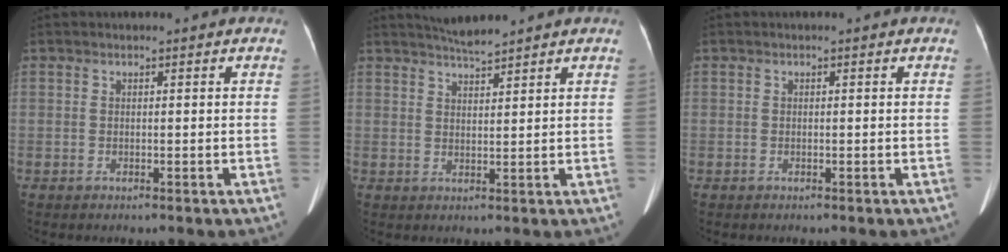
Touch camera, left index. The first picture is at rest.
{"total": 3.9, "force": [3.7, -0.4, 1.1], "torque": [-0.022, 0.009, 0.069]}
{"total": 0.0}